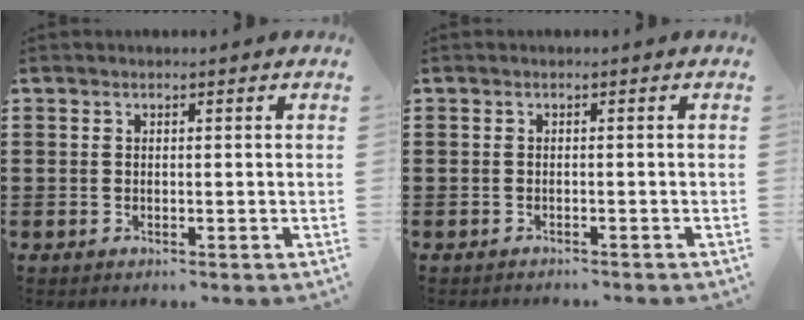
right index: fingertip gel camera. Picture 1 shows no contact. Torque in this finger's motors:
{"motor_torque": [-2.14, 0.00, -1.05, -0.09]}